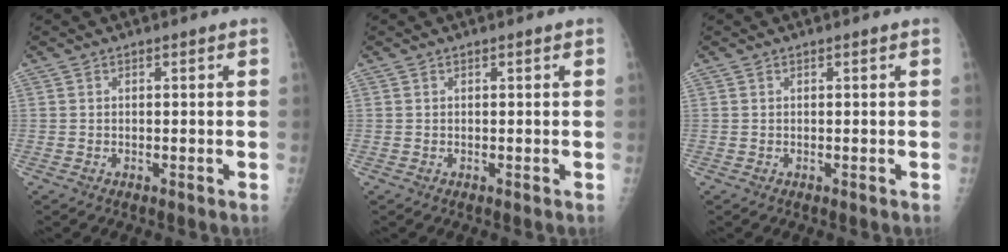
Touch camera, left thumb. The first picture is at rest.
{"total": 0.0}
{"total": 0.0}